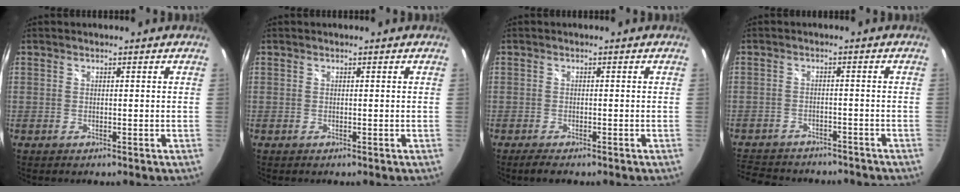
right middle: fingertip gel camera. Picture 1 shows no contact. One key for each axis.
{"total": 0.0}
{"total": 2.1, "fx": -1.7, "fy": 0.4, "fz": 1.2, "tx": -0.030, "ty": -0.008, "tz": -0.030}
{"total": 13.7, "fx": -11.4, "fy": 5.7, "fz": 4.9, "tx": -0.126, "ty": -0.006, "tz": -0.165}